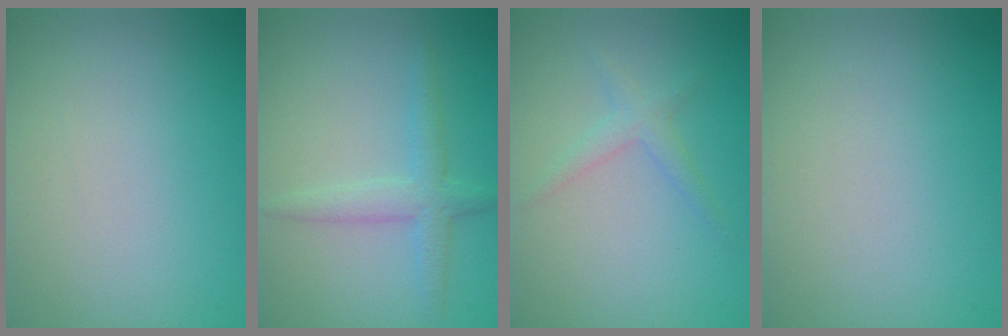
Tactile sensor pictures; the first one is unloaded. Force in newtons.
{"total": 2.5, "press": 2.5, "slide": 0.1}
{"total": 1.7, "press": 1.7, "slide": 0.1}
{"total": 0.0}